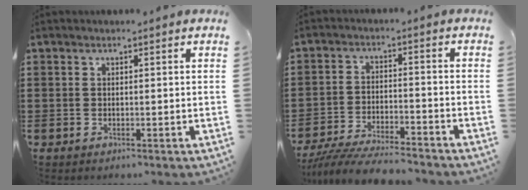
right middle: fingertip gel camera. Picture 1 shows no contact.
{"total": 6.5, "force": [-6.3, 0.5, 1.8], "torque": [-0.035, 0.002, -0.122]}